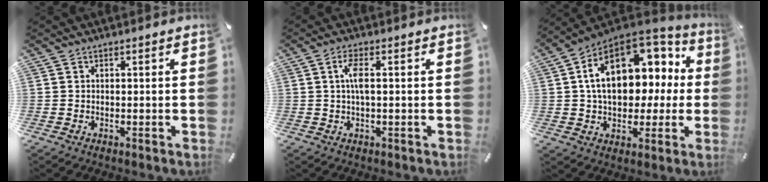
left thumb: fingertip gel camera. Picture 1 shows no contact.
{"total": 4.3, "force": [0.5, 1.0, 4.1], "torque": [-0.088, -0.002, 0.003]}
{"total": 19.2, "force": [4.7, 13.0, 13.3], "torque": [-0.209, -0.016, 0.086]}